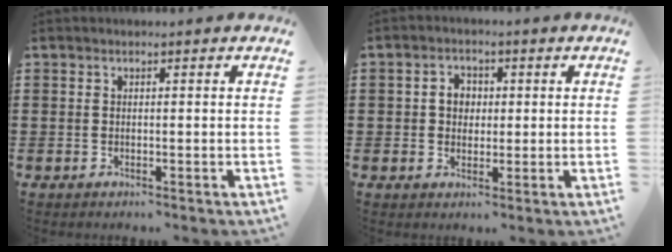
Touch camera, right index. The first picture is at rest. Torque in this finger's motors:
{"motor_torque": [0.65, 0.03, 0.37, 0.05]}